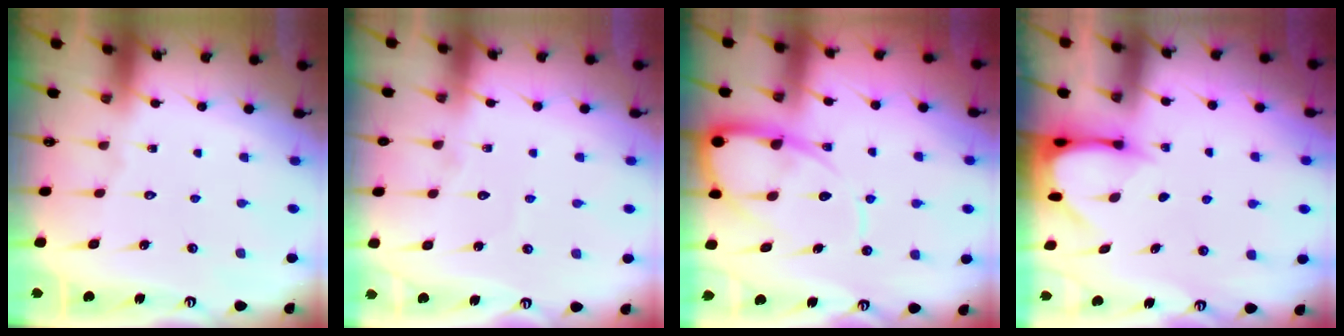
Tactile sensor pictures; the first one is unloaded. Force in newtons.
{"total": 2.6, "press": 2.6, "slide": 0.2}
{"total": 11.6, "press": 11.6, "slide": 1.1}
{"total": 3.6, "press": 3.6, "slide": 0.3}